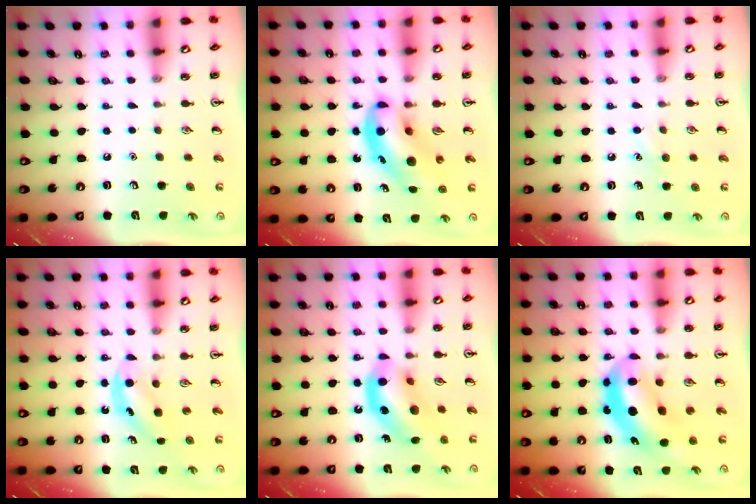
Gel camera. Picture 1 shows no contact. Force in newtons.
{"total": 10.6, "press": 10.2, "slide": 2.9}
{"total": 5.1, "press": 4.8, "slide": 1.6}
{"total": 4.1, "press": 4.1, "slide": 0.6}
{"total": 12.2, "press": 11.7, "slide": 3.4}
{"total": 7.7, "press": 7.4, "slide": 2.0}